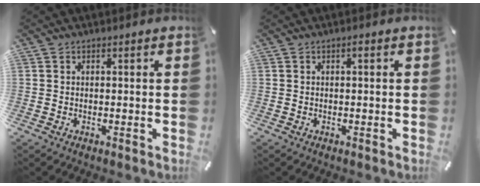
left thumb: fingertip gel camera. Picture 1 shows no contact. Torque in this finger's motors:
{"motor_torque": [-0.06, 0.16, 0.04, -0.40, 0.06]}